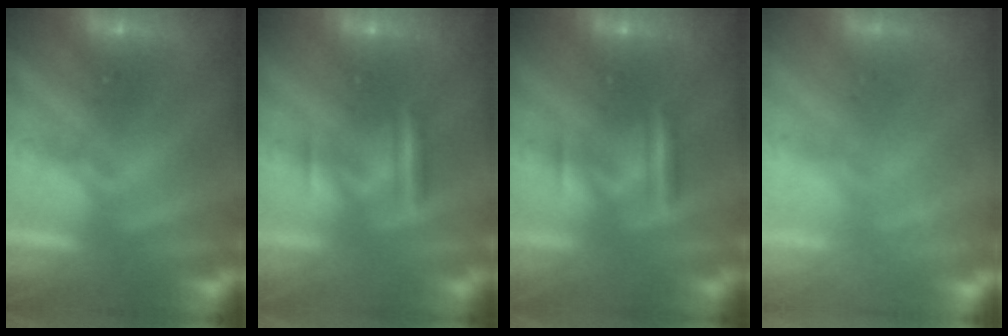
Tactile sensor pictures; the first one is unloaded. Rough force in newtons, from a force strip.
{"total": 8.2}
{"total": 8.2}
{"total": 2.4}